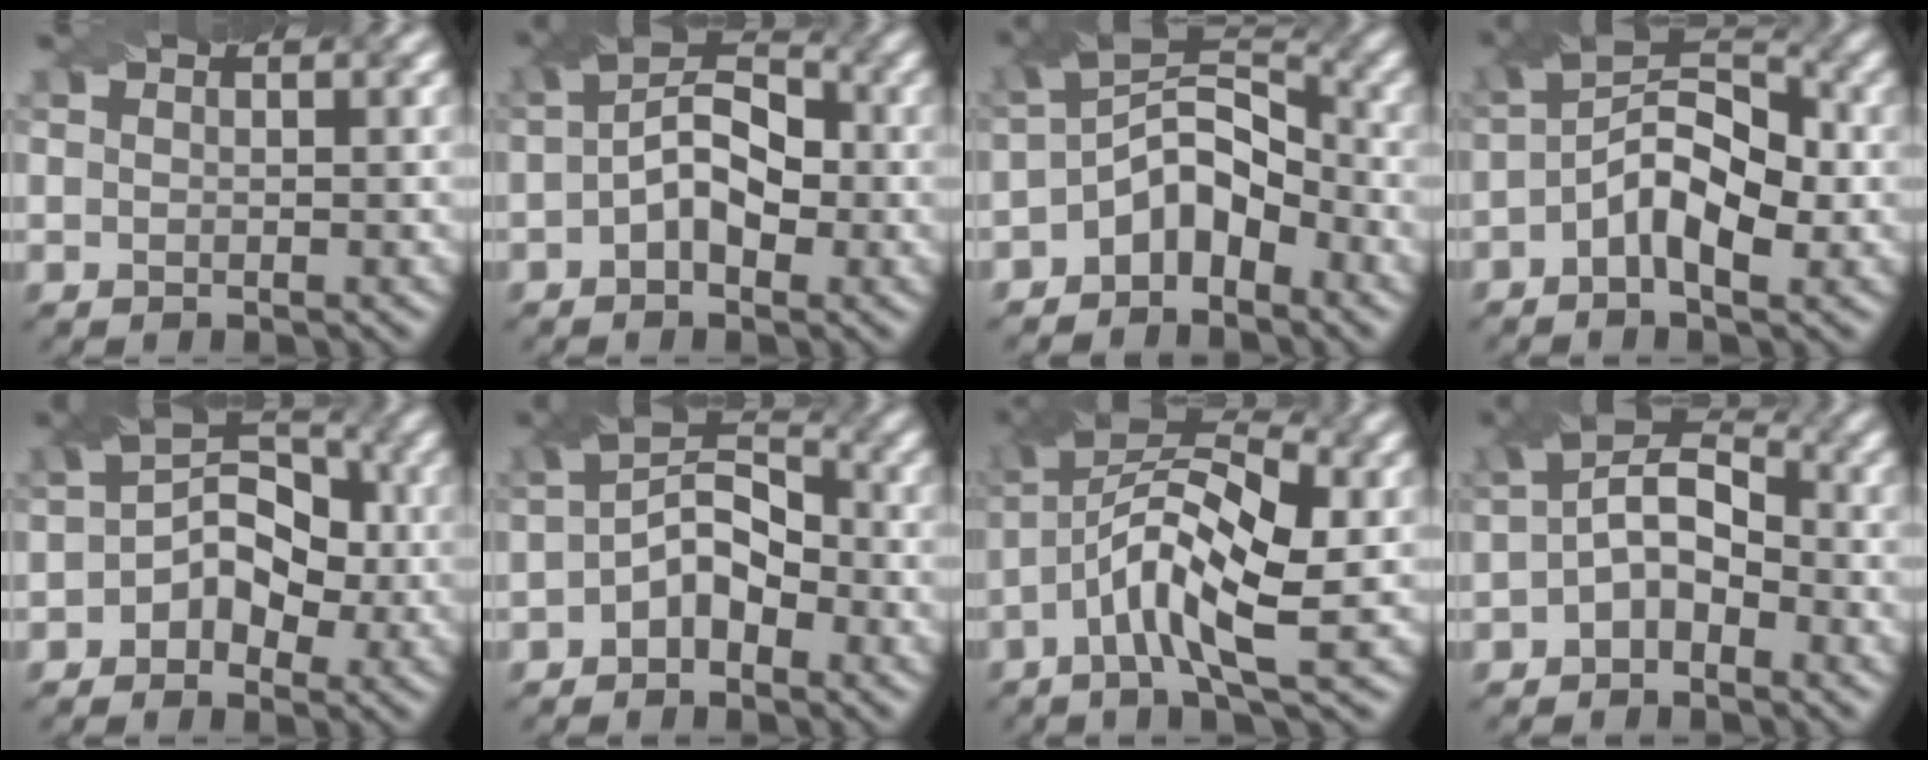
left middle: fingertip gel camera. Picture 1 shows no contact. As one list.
[{"total": 5.5, "force": [-0.5, 3.4, 4.4], "torque": [-0.068, 0.012, -0.016]}, {"total": 6.0, "force": [-3.0, 3.5, 3.9], "torque": [-0.054, 0.012, -0.067]}, {"total": 7.1, "force": [-1.2, 3.5, 6.1], "torque": [-0.106, 0.019, -0.031]}, {"total": 5.2, "force": [-0.9, 3.7, 3.5], "torque": [-0.035, 0.013, -0.024]}, {"total": 4.6, "force": [-1.6, 2.9, 3.3], "torque": [-0.053, 0.010, -0.035]}, {"total": 9.4, "force": [-1.9, 3.1, 8.6], "torque": [-0.157, 0.022, -0.047]}, {"total": 4.8, "force": [-1.0, 3.0, 3.7], "torque": [-0.064, 0.013, -0.026]}]